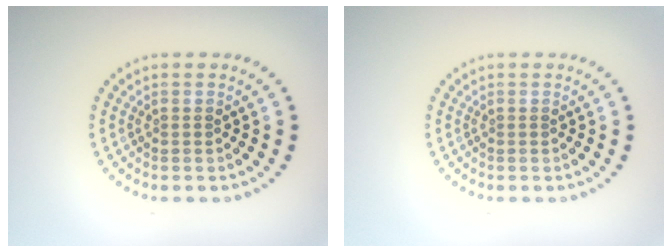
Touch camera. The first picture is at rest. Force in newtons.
{"total": 0.0}